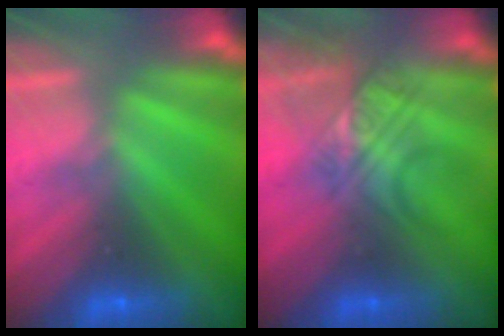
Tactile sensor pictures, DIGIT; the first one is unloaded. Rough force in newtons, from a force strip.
{"total": 2.4}